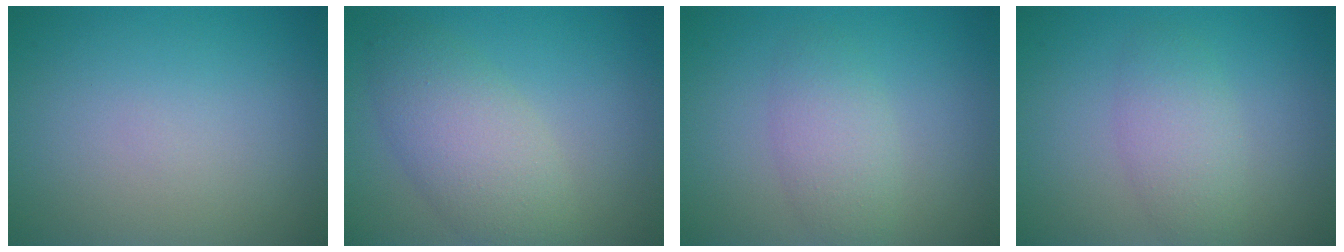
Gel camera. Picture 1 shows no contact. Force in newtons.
{"total": 5.0, "press": 5.0, "slide": 0.4}
{"total": 2.8, "press": 2.8, "slide": 0.1}
{"total": 2.9, "press": 2.9, "slide": 0.1}